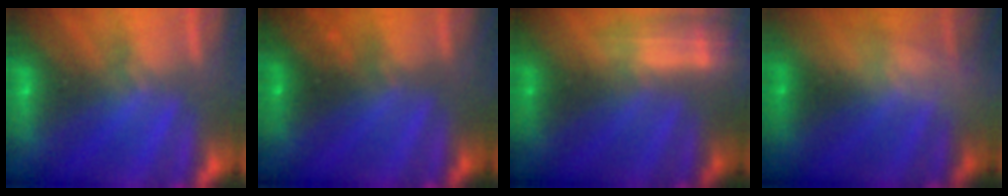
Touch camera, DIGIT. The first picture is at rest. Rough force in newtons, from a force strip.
{"total": 2.4}
{"total": 2.4}
{"total": 2.6}